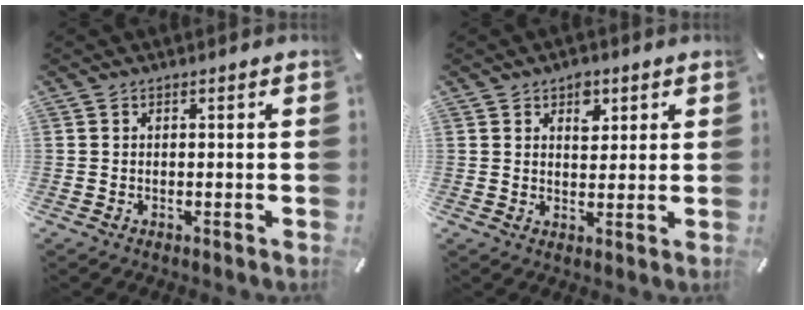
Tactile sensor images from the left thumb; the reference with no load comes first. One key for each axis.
{"total": 4.4, "fx": 2.2, "fy": 3.0, "fz": 2.3, "tx": -0.012, "ty": -0.011, "tz": 0.031}